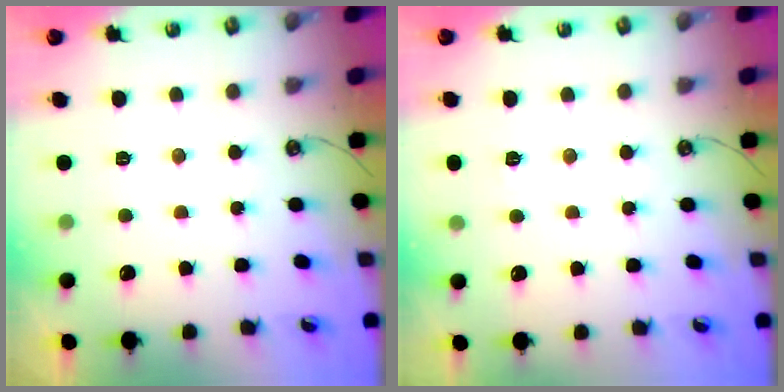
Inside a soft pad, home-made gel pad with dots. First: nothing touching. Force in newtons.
{"total": 2.7, "press": 2.7, "slide": 0.4}